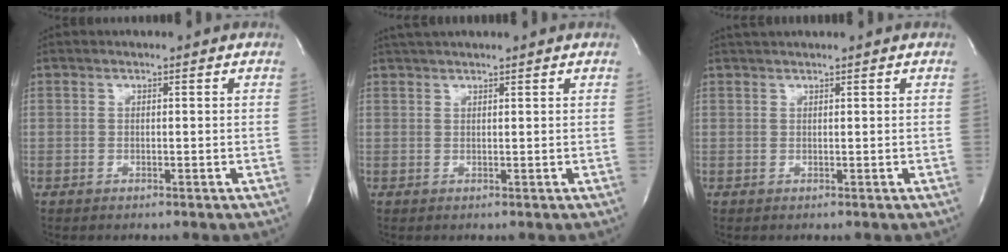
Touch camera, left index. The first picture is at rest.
{"total": 3.6, "force": [3.2, 0.0, 1.6], "torque": [-0.025, 0.026, 0.054]}
{"total": 1.8, "force": [1.7, -0.3, 0.6], "torque": [-0.005, 0.018, 0.034]}